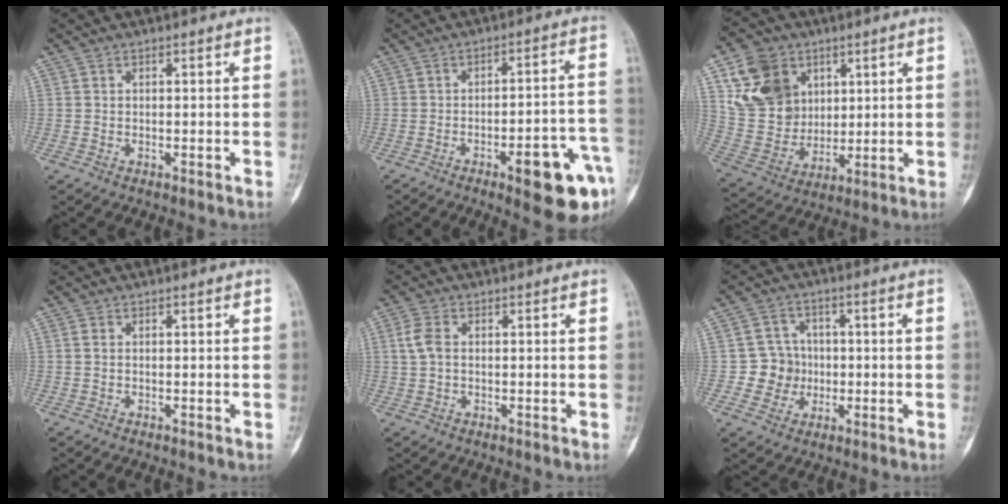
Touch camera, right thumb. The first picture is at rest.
{"total": 14.6, "force": [-6.3, 3.7, 12.6], "torque": [-0.125, 0.037, -0.072]}
{"total": 15.8, "force": [6.5, 12.4, 7.3], "torque": [-0.110, -0.015, 0.135]}
{"total": 0.6, "force": [0.1, 0.3, 0.4], "torque": [-0.012, 0.002, 0.004]}
{"total": 3.8, "force": [0.6, 2.4, 2.9], "torque": [-0.065, 0.007, 0.010]}
{"total": 6.6, "force": [-0.8, 6.5, 1.1], "torque": [0.017, 0.016, -0.016]}